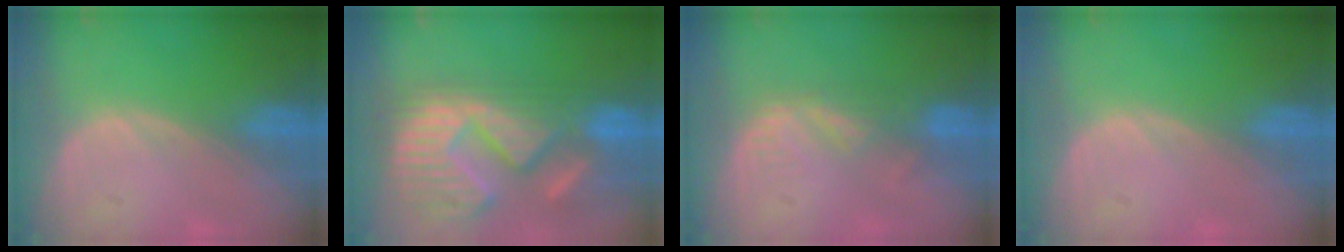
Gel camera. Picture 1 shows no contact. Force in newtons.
{"total": 15.3, "press": 12.6, "slide": 8.7}
{"total": 3.6, "press": 3.1, "slide": 1.8}
{"total": 0.0}